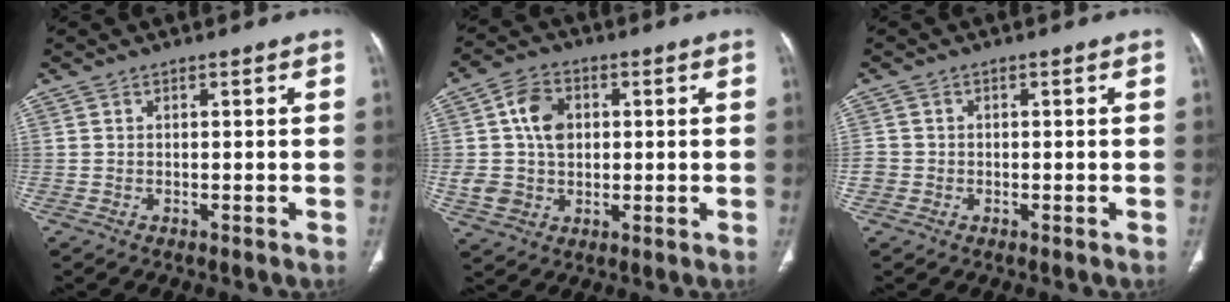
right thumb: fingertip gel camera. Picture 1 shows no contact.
{"total": 10.3, "force": [1.7, 7.9, 6.3], "torque": [-0.091, 0.008, 0.033]}
{"total": 2.2, "force": [-0.6, 2.1, 0.5], "torque": [-0.002, 0.007, -0.014]}